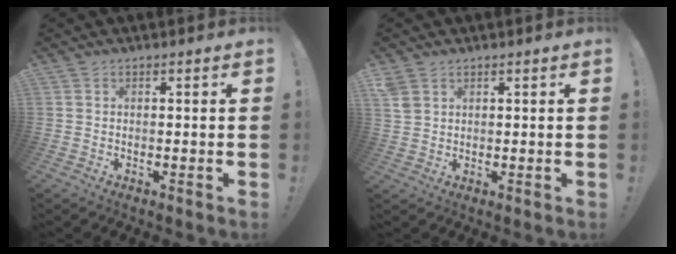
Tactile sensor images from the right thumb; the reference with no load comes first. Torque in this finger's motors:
{"motor_torque": [-0.56, 0.46, 0.49, 0.28, -0.04]}